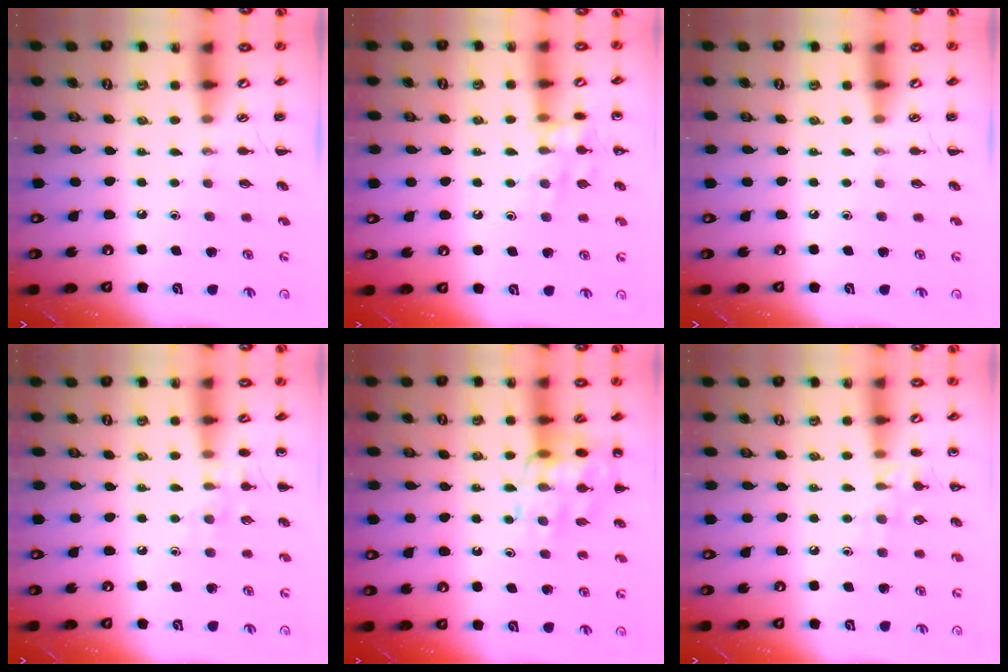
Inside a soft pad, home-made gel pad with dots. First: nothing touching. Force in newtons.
{"total": 11.2, "press": 11.1, "slide": 0.8}
{"total": 0.0}
{"total": 7.7, "press": 7.5, "slide": 1.7}
{"total": 17.4, "press": 17.3, "slide": 2.4}
{"total": 8.3, "press": 8.0, "slide": 1.9}